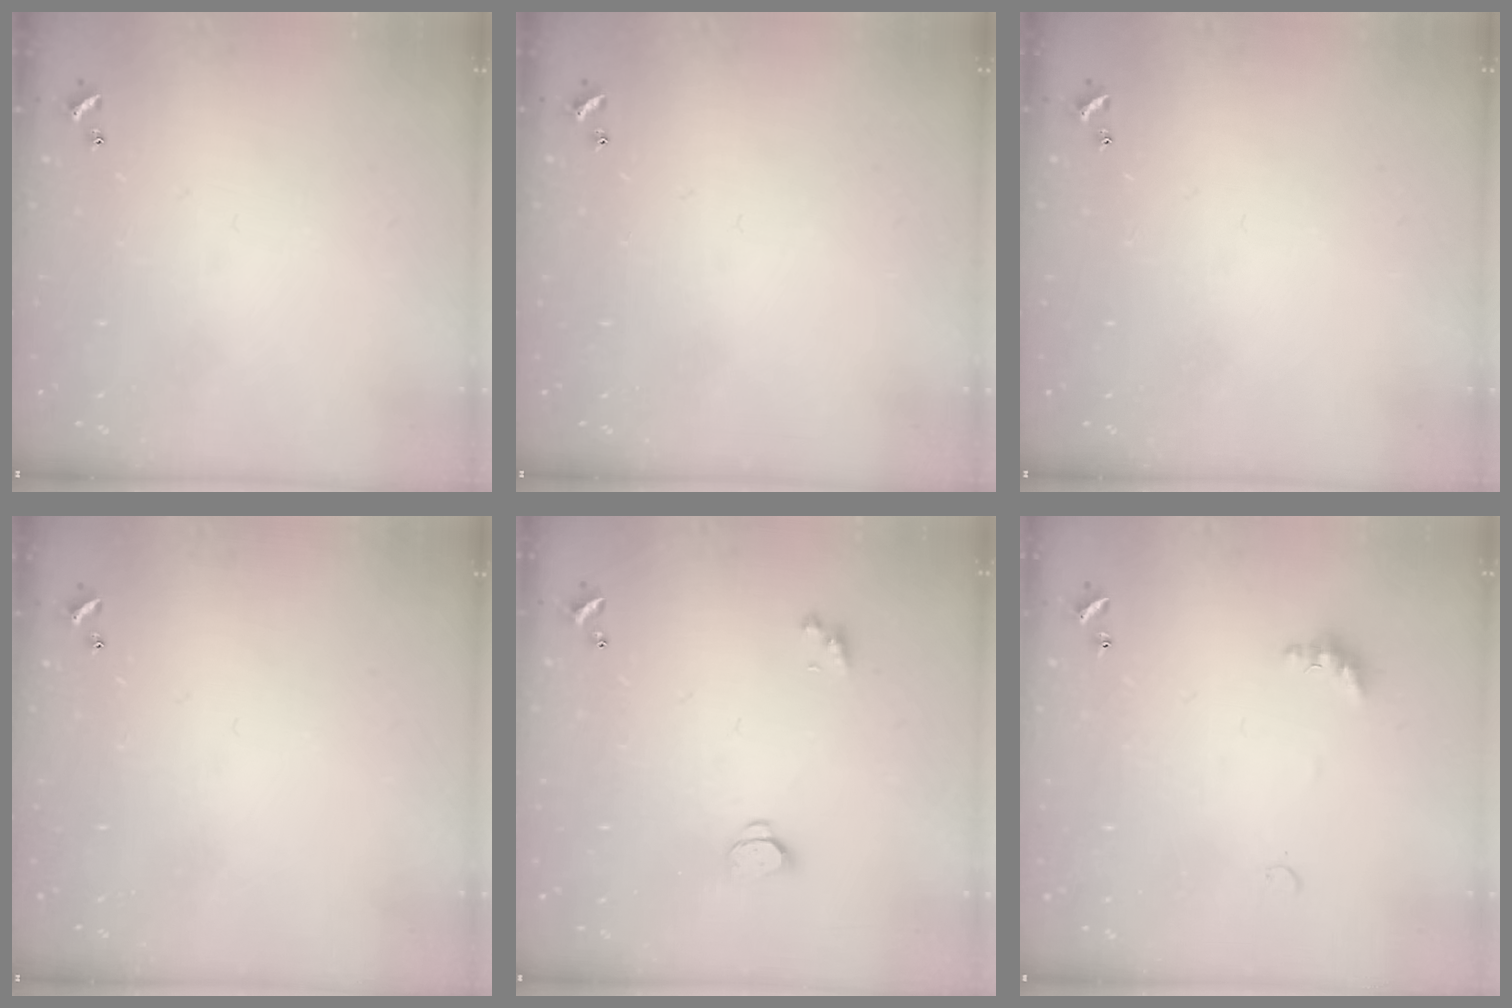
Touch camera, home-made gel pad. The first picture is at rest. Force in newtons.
{"total": 0.0}
{"total": 0.0}
{"total": 0.0}
{"total": 1.6, "press": 1.5, "slide": 0.4}
{"total": 3.2, "press": 3.1, "slide": 0.8}